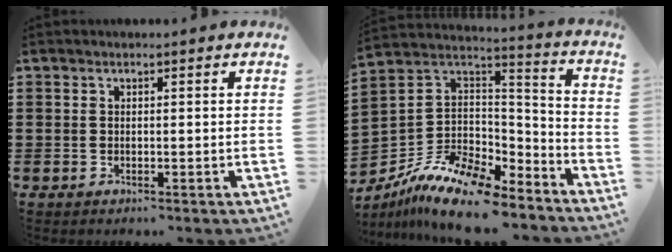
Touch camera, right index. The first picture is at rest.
{"total": 12.1, "force": [-9.2, 4.9, 6.1], "torque": [-0.132, 0.020, -0.175]}